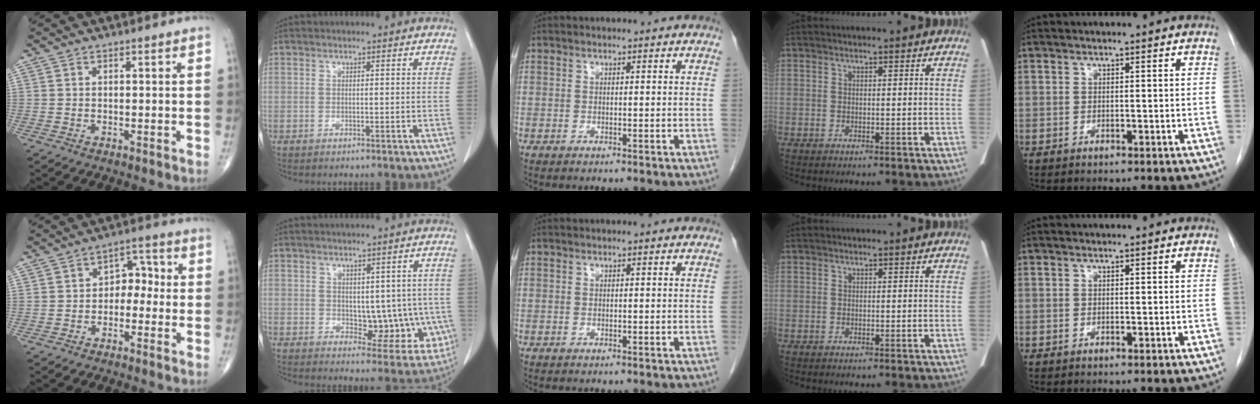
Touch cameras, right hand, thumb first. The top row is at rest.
{"thumb": {"total": 5.2, "force": [-1.2, 3.8, 3.4], "torque": [-0.020, 0.033, -0.034]}, "index": {"total": 8.1, "force": [-0.4, 4.8, 6.6], "torque": [-0.058, 0.005, 0.010]}}